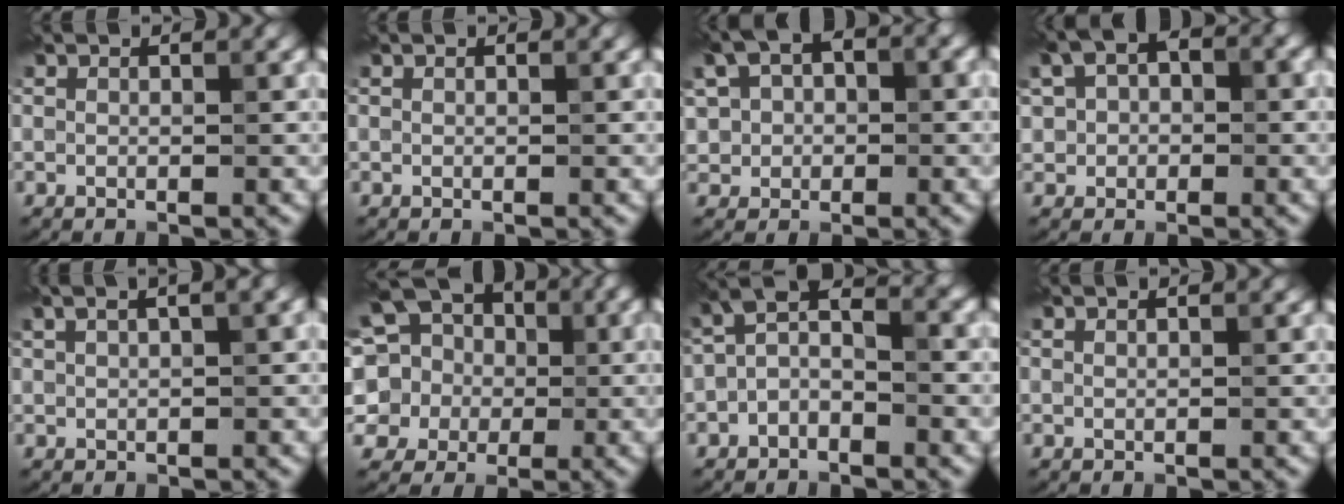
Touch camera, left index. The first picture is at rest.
{"total": 0.0}
{"total": 6.3, "force": [1.2, 4.7, 4.0], "torque": [-0.076, 0.017, 0.016]}
{"total": 5.6, "force": [1.1, 4.1, 3.7], "torque": [-0.060, 0.014, 0.011]}
{"total": 3.8, "force": [2.0, 1.2, 3.0], "torque": [-0.042, 0.015, 0.030]}
{"total": 12.8, "force": [3.2, 11.1, 5.5], "torque": [-0.142, 0.041, 0.023]}
{"total": 3.7, "force": [-1.3, 1.8, 2.9], "torque": [-0.056, 0.017, -0.035]}
{"total": 0.6, "force": [0.5, 0.1, 0.3], "torque": [-0.002, -0.001, 0.004]}